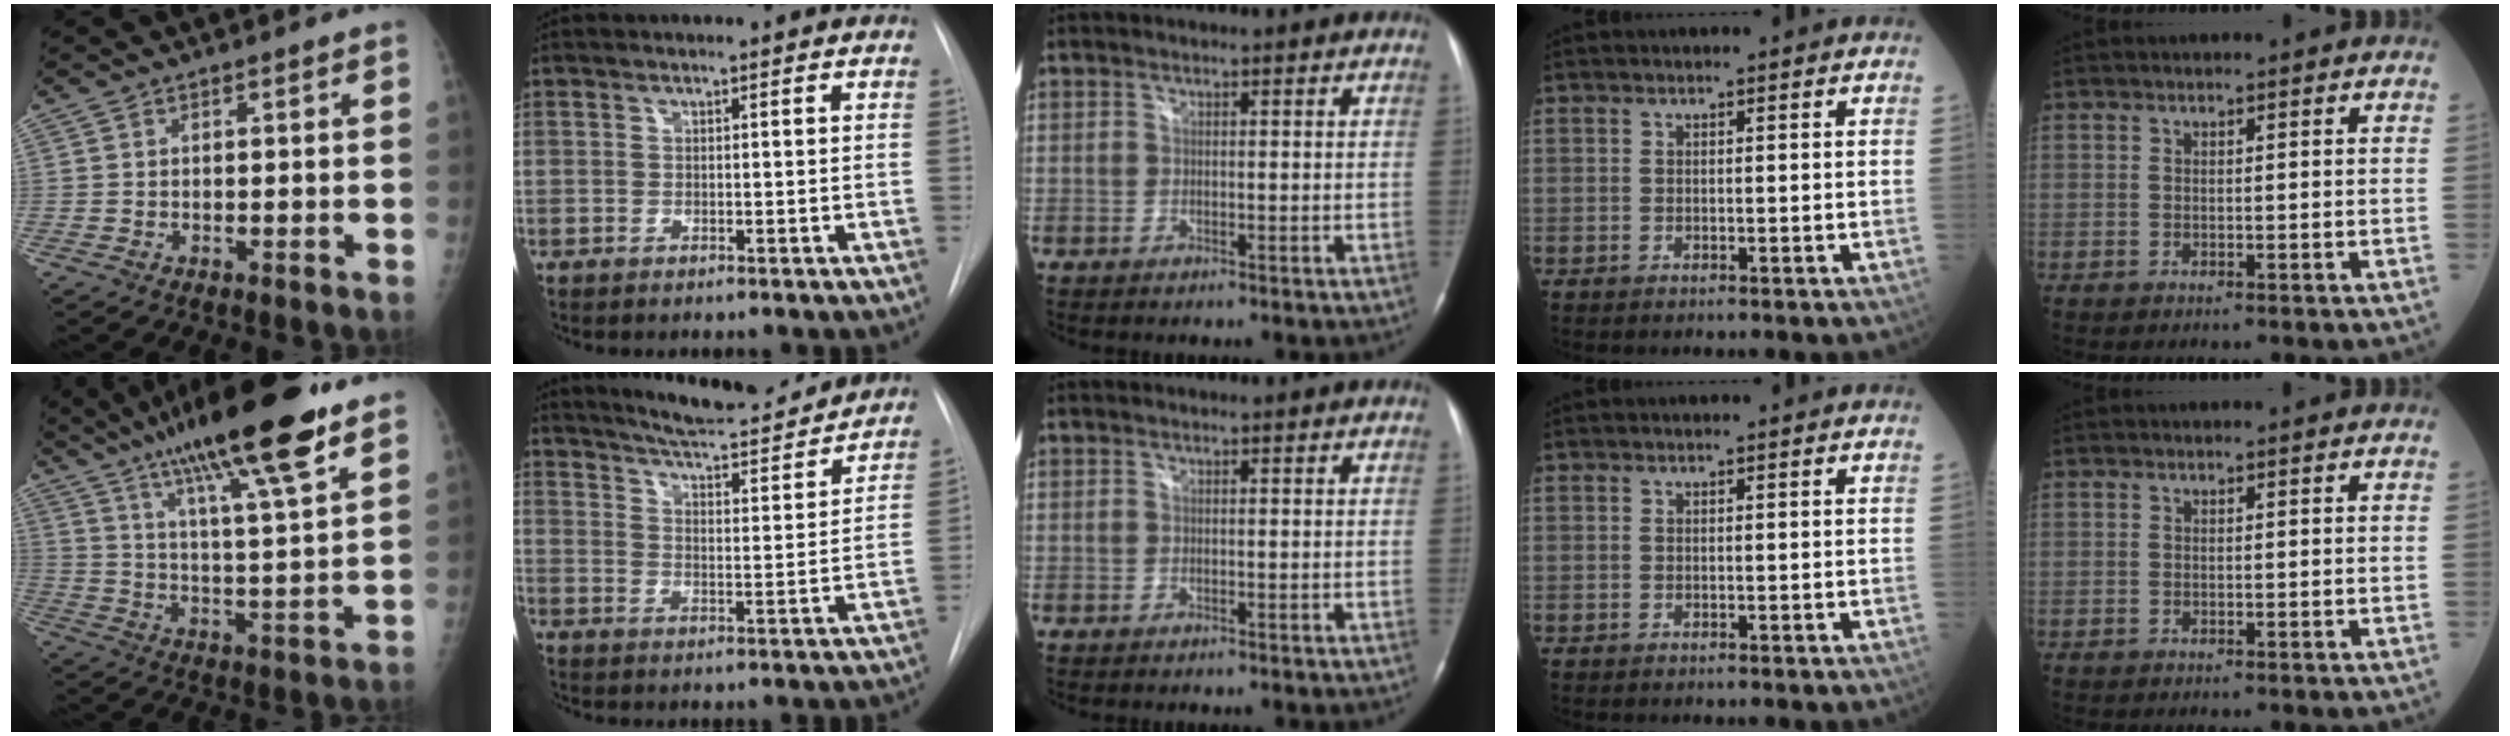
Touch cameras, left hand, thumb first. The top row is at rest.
{"thumb": {"total": 21.8, "force": [14.4, 3.0, 16.1], "torque": [-0.263, -0.041, 0.237]}, "index": {"total": 16.7, "force": [15.4, 2.4, 6.0], "torque": [-0.089, -0.013, 0.213]}}